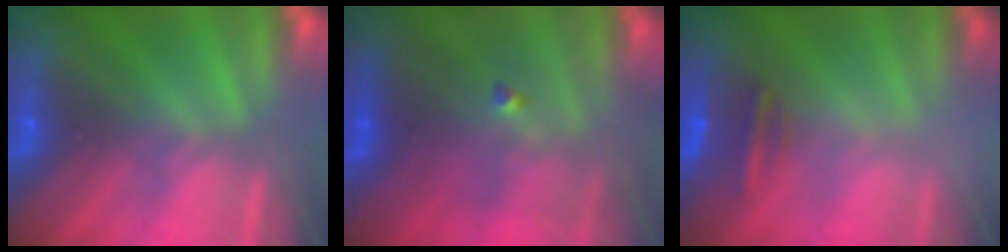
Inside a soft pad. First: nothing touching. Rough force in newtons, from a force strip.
{"total": 4.5}
{"total": 2.5}